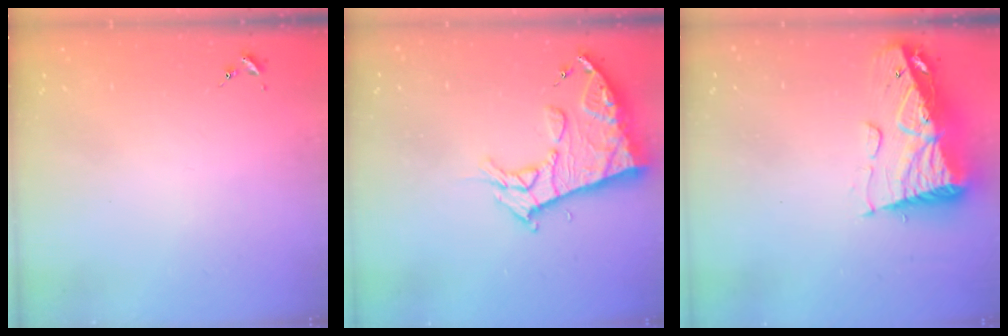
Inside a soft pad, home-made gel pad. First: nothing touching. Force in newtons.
{"total": 14.1, "press": 14.0, "slide": 1.5}
{"total": 14.6, "press": 14.6, "slide": 1.6}